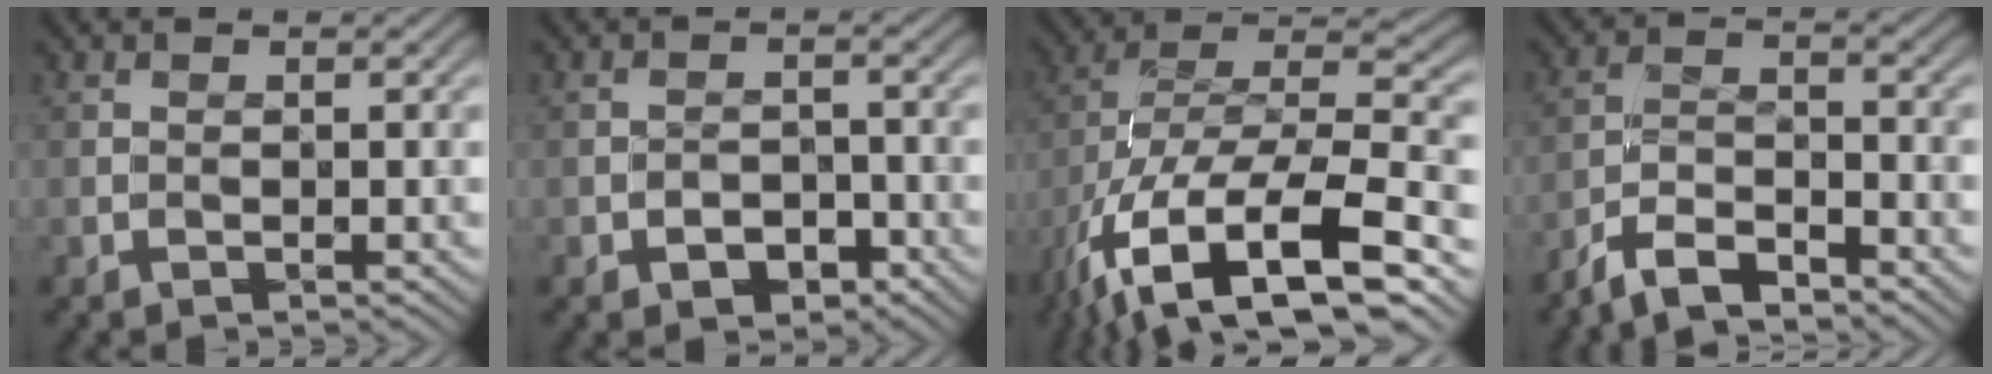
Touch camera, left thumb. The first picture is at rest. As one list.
[{"total": 2.2, "force": [-1.5, 1.4, 0.8], "torque": [-0.009, 0.000, -0.023]}, {"total": 16.9, "force": [-8.5, 7.3, 12.6], "torque": [-0.249, -0.012, -0.146]}, {"total": 5.2, "force": [-4.8, 0.7, 2.0], "torque": [-0.041, -0.004, -0.099]}]